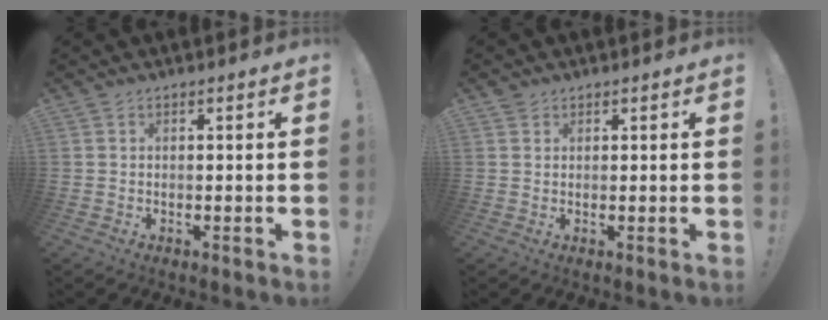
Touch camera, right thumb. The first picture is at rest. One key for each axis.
{"total": 1.2, "fx": 0.8, "fy": 0.8, "fz": 0.0, "tx": 0.001, "ty": -0.001, "tz": 0.016}